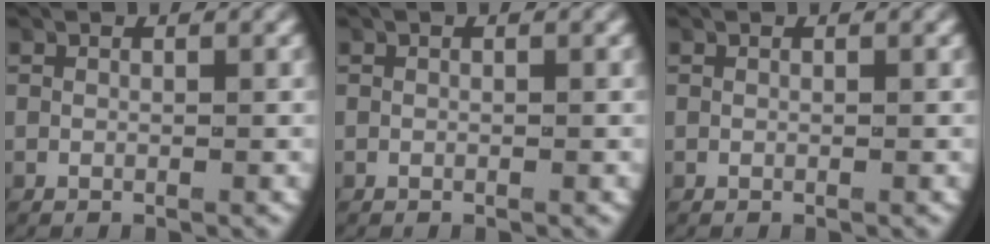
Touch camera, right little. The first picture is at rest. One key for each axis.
{"total": 0.0}
{"total": 0.0}